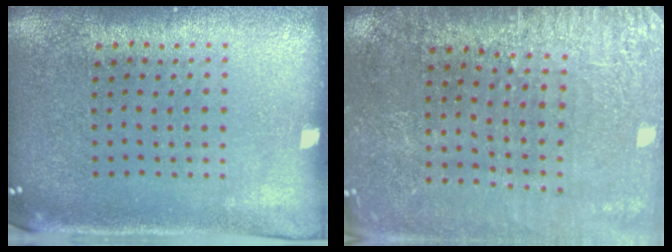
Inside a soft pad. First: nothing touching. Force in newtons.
{"total": 3.0, "press": 3.0, "slide": 0.1}